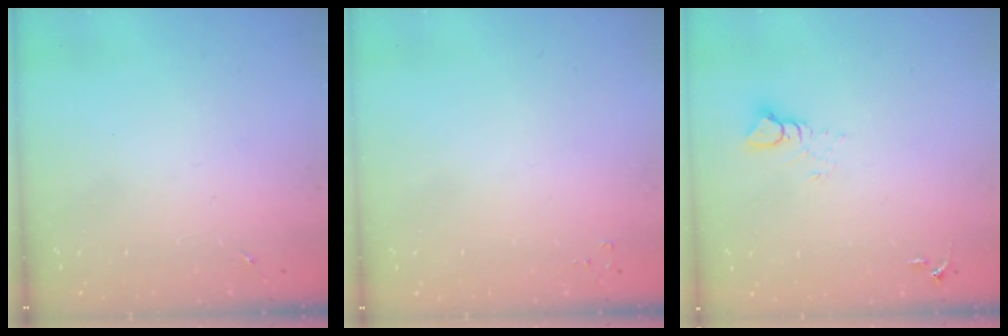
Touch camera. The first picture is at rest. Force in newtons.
{"total": 2.2, "press": 2.2, "slide": 0.2}
{"total": 4.7, "press": 4.7, "slide": 0.4}